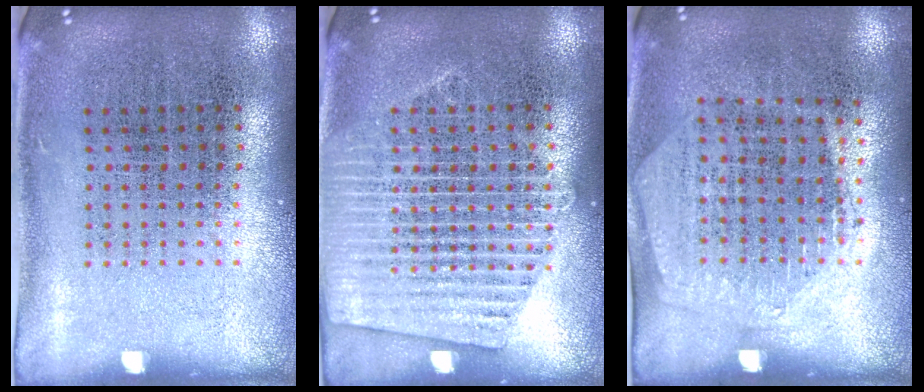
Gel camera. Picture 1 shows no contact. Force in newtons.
{"total": 1.6, "press": 1.6, "slide": 0.3}
{"total": 1.4, "press": 1.2, "slide": 0.6}